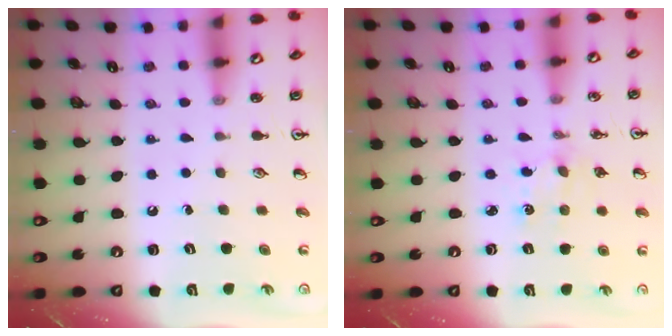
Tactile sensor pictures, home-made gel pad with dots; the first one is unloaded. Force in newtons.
{"total": 3.1, "press": 3.1, "slide": 0.4}